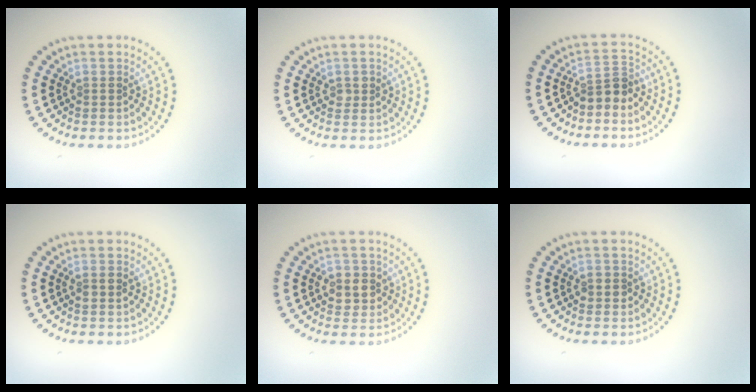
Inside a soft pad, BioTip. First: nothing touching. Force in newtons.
{"total": 1.0, "press": 1.0, "slide": 0.2}
{"total": 2.3, "press": 1.8, "slide": 1.5}
{"total": 1.0, "press": 1.0, "slide": 0.2}
{"total": 2.5, "press": 2.4, "slide": 0.7}
{"total": 1.1, "press": 1.0, "slide": 0.4}